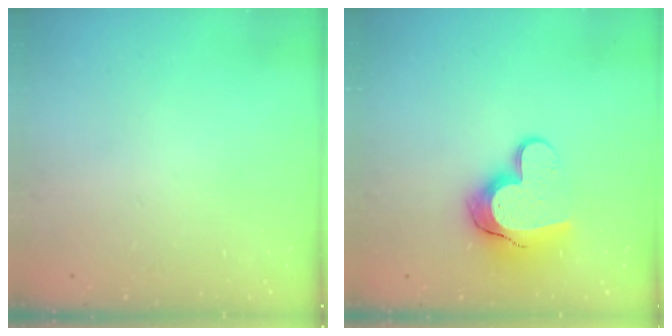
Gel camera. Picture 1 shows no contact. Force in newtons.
{"total": 12.4, "press": 12.3, "slide": 1.1}